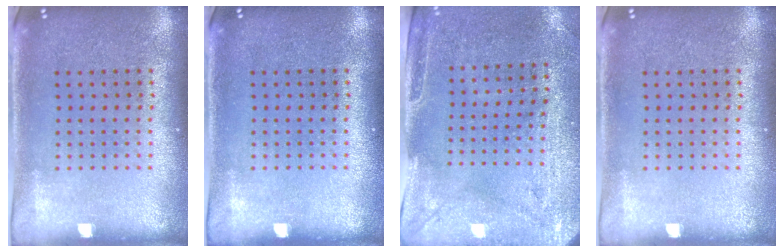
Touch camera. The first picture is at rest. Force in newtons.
{"total": 0.0}
{"total": 3.0, "press": 2.3, "slide": 1.8}
{"total": 0.0}